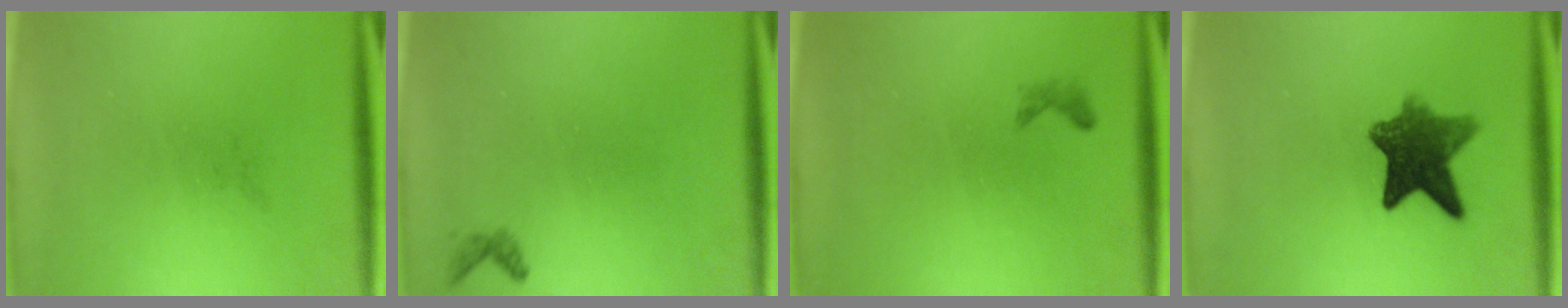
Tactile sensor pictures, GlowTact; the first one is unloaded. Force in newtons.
{"total": 0.7}
{"total": 0.6}
{"total": 8.2}